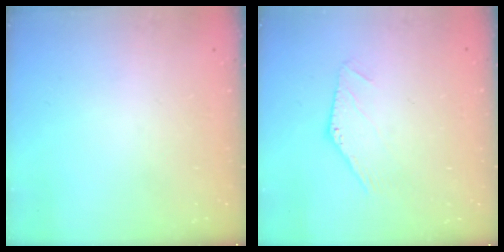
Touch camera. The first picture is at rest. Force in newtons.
{"total": 0.0}